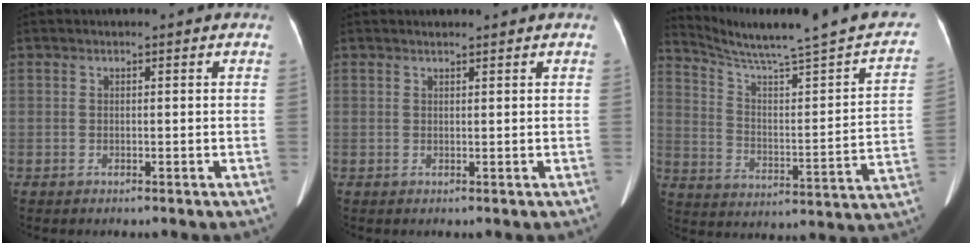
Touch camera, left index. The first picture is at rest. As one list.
[{"total": 1.1, "force": [1.1, -0.1, 0.3], "torque": [-0.008, 0.007, 0.023]}, {"total": 21.4, "force": [18.6, 0.4, 10.6], "torque": [-0.157, -0.049, 0.253]}]